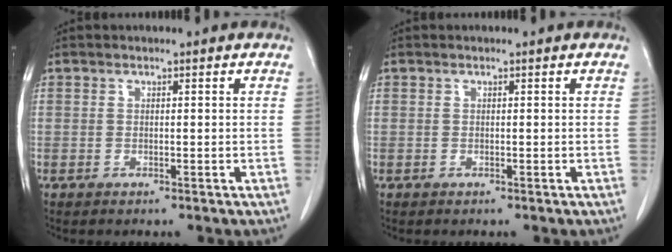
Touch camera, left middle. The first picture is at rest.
{"total": 0.0}